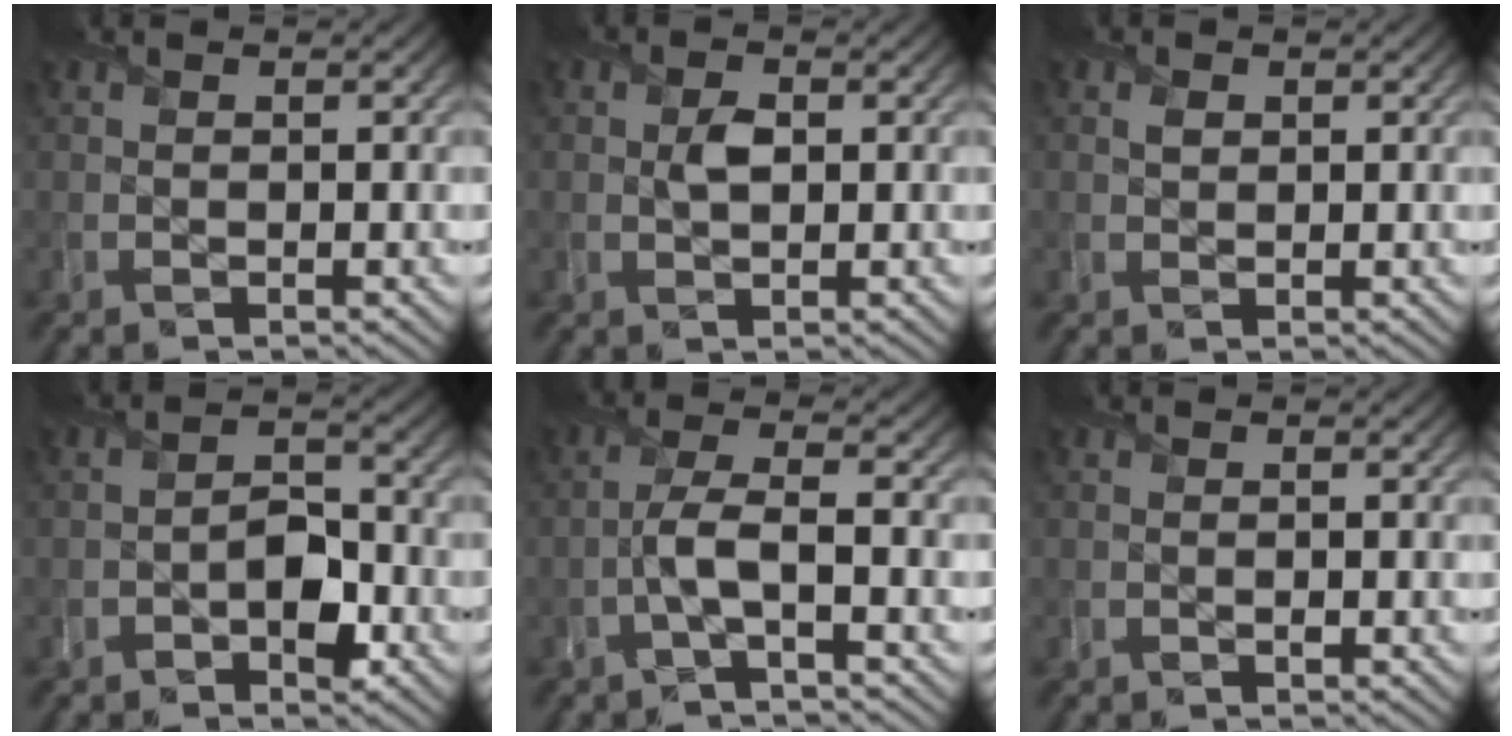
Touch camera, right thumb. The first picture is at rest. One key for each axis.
{"total": 2.1, "fx": 0.2, "fy": 1.3, "fz": 1.6, "tx": -0.034, "ty": 0.000, "tz": 0.003}
{"total": 1.0, "fx": 0.4, "fy": 0.8, "fz": 0.5, "tx": -0.010, "ty": -0.002, "tz": 0.008}
{"total": 4.3, "fx": -1.9, "fy": 2.7, "fz": 2.9, "tx": -0.040, "ty": 0.004, "tz": -0.036}
{"total": 4.2, "fx": -1.5, "fy": 0.9, "fz": 3.8, "tx": -0.080, "ty": 0.008, "tz": -0.041}
{"total": 0.0}